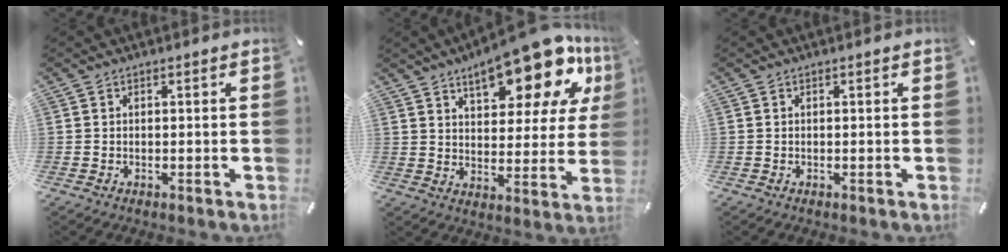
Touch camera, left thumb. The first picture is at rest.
{"total": 20.1, "force": [12.6, 8.1, 13.4], "torque": [-0.184, -0.078, 0.203]}
{"total": 0.0}